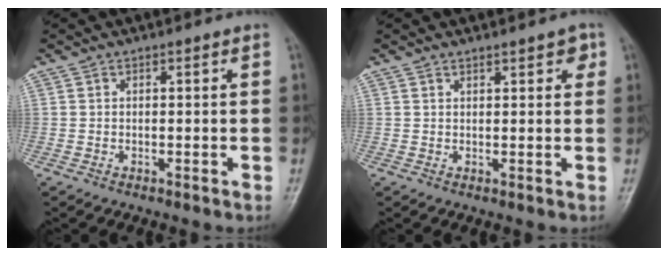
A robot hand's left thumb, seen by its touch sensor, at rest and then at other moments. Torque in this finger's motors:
{"motor_torque": [-0.20, 0.05, -0.09, -0.07, 0.05]}